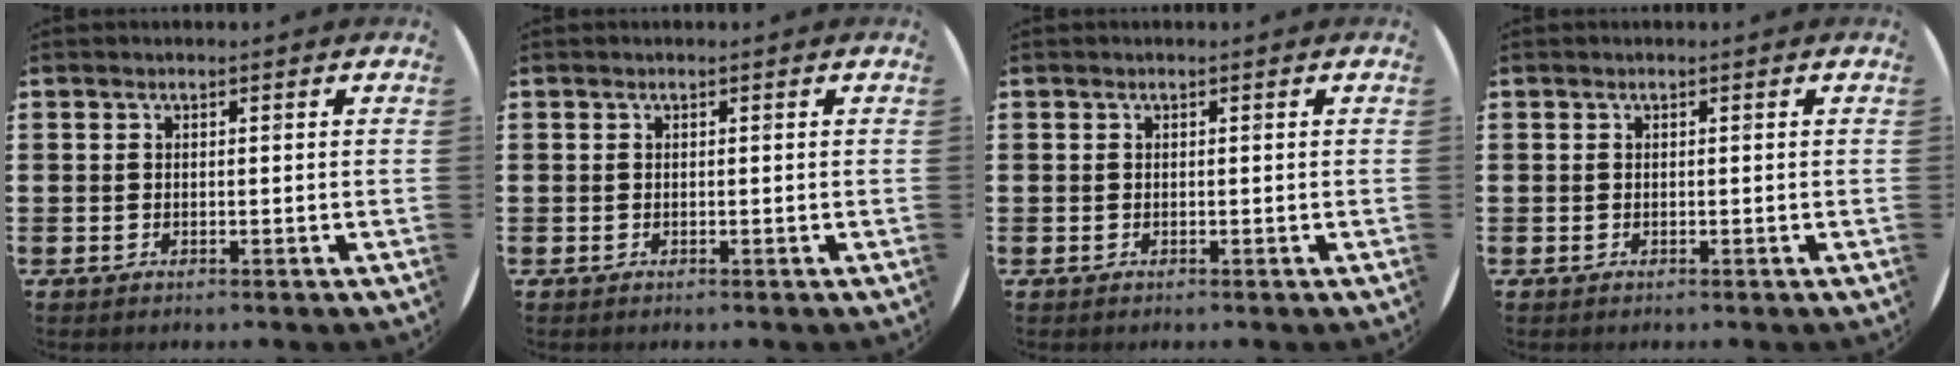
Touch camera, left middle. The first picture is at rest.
{"total": 0.0}
{"total": 0.0}
{"total": 0.0}